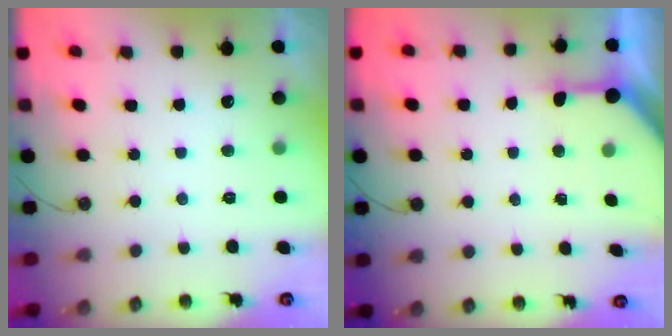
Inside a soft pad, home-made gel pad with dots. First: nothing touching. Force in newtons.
{"total": 6.2, "press": 6.2, "slide": 0.2}